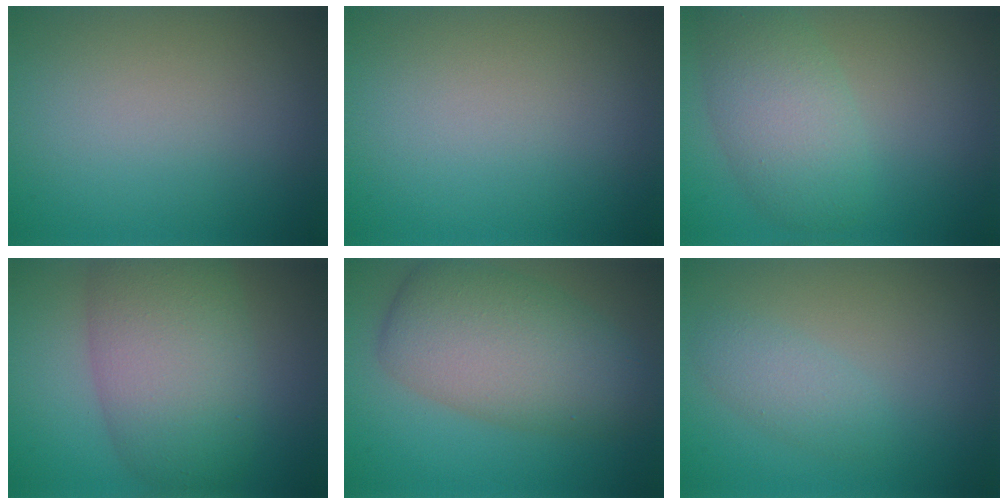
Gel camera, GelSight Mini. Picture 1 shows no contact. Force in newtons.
{"total": 0.0}
{"total": 5.0, "press": 5.0, "slide": 0.2}
{"total": 9.2, "press": 9.2, "slide": 0.4}
{"total": 8.3, "press": 8.3, "slide": 0.3}
{"total": 1.9, "press": 1.9, "slide": 0.1}